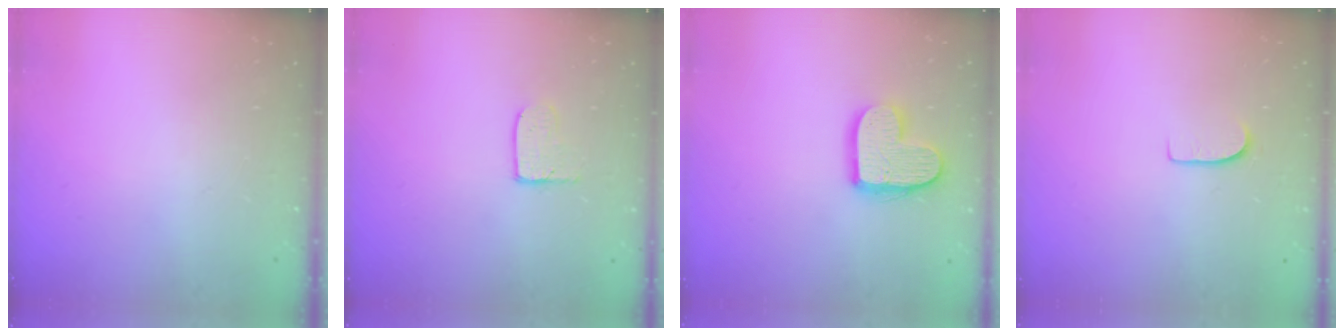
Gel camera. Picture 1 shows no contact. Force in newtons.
{"total": 4.0, "press": 4.0, "slide": 0.4}
{"total": 13.7, "press": 13.7, "slide": 0.9}
{"total": 6.1, "press": 6.1, "slide": 0.5}